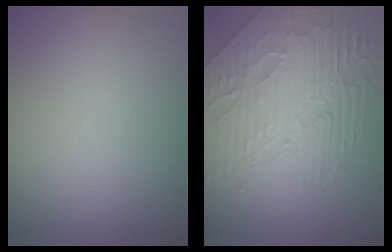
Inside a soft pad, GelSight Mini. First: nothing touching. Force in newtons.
{"total": 7.0, "press": 5.4, "slide": 4.5}